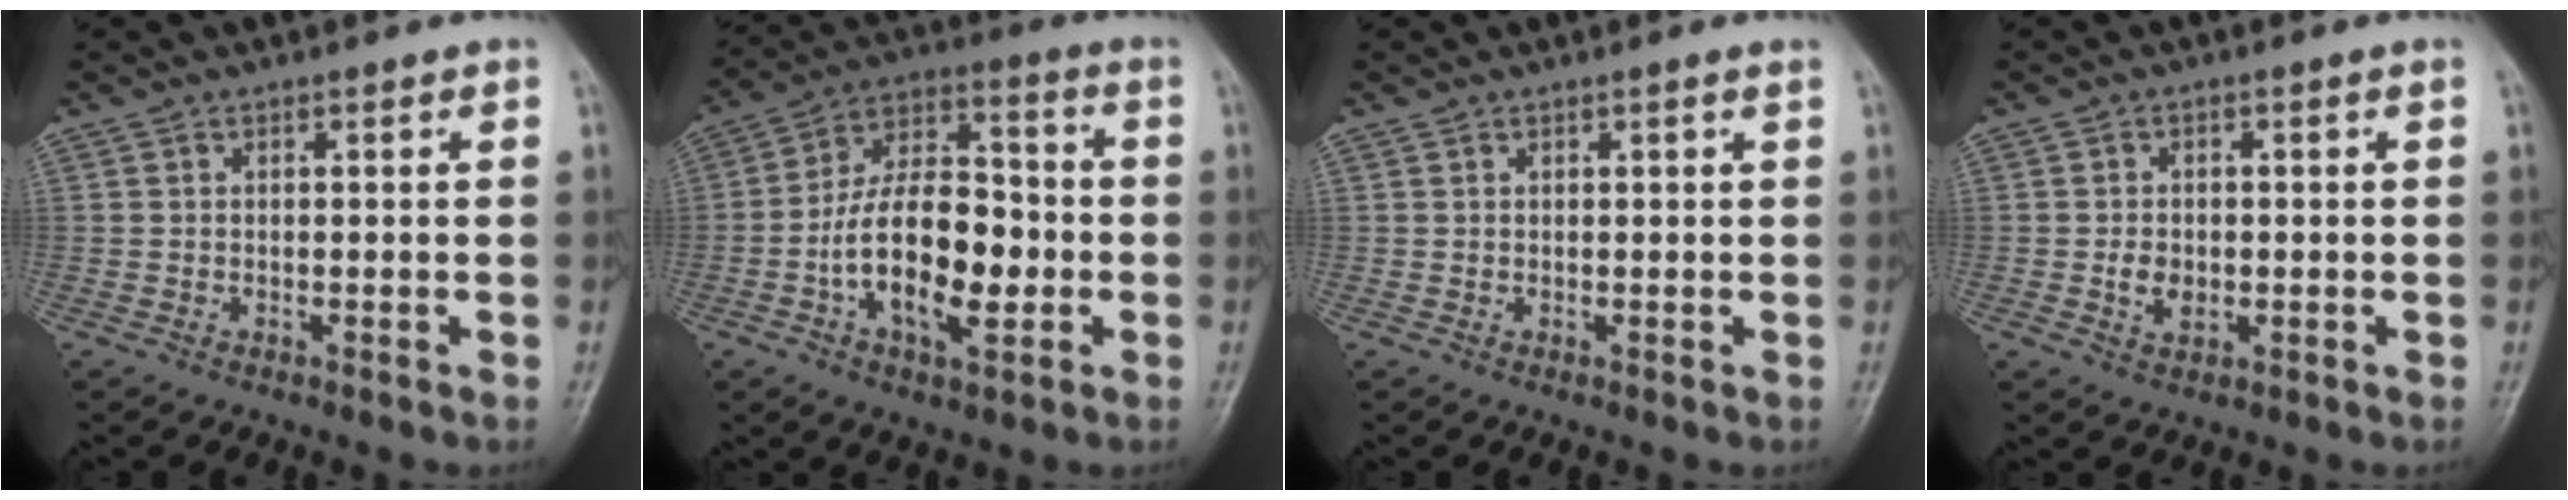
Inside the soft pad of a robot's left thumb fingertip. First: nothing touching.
{"total": 16.6, "force": [-3.5, 8.7, 13.7], "torque": [-0.226, 0.030, -0.064]}
{"total": 0.5, "force": [0.3, 0.2, 0.4], "torque": [-0.006, 0.001, 0.003]}
{"total": 3.6, "force": [-0.7, 2.7, 2.4], "torque": [-0.033, 0.001, -0.011]}